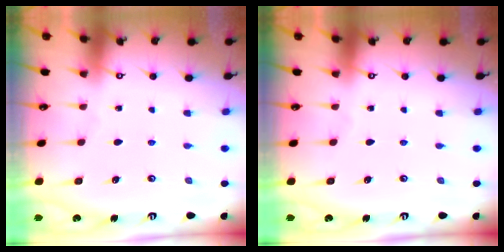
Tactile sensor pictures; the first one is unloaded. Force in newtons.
{"total": 0.0}